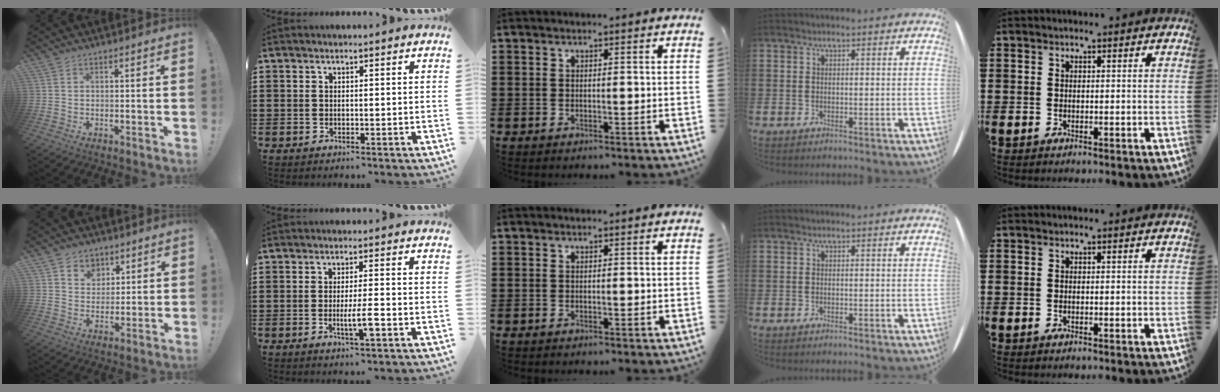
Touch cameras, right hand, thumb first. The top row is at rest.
{"thumb": {"total": 6.6, "force": [3.4, 5.6, 0.7], "torque": [-0.010, -0.030, 0.067]}, "index": {"total": 4.4, "force": [-1.5, 0.2, 4.1], "torque": [-0.069, -0.009, -0.025]}}